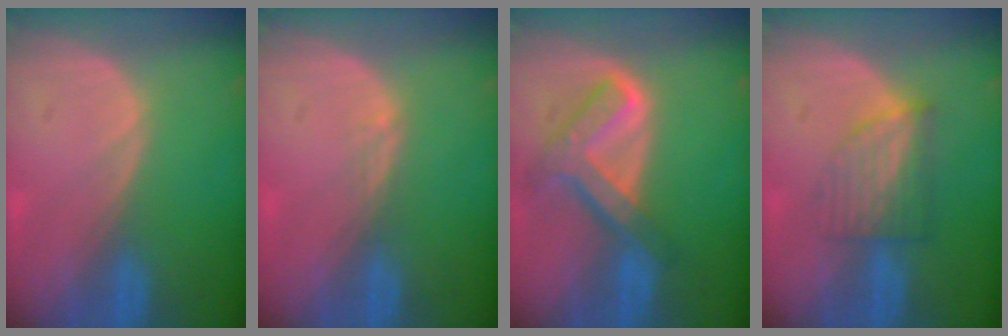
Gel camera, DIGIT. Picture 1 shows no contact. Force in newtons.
{"total": 1.0, "press": 0.7, "slide": 0.7}
{"total": 7.7, "press": 6.5, "slide": 4.2}
{"total": 6.2, "press": 5.5, "slide": 2.9}